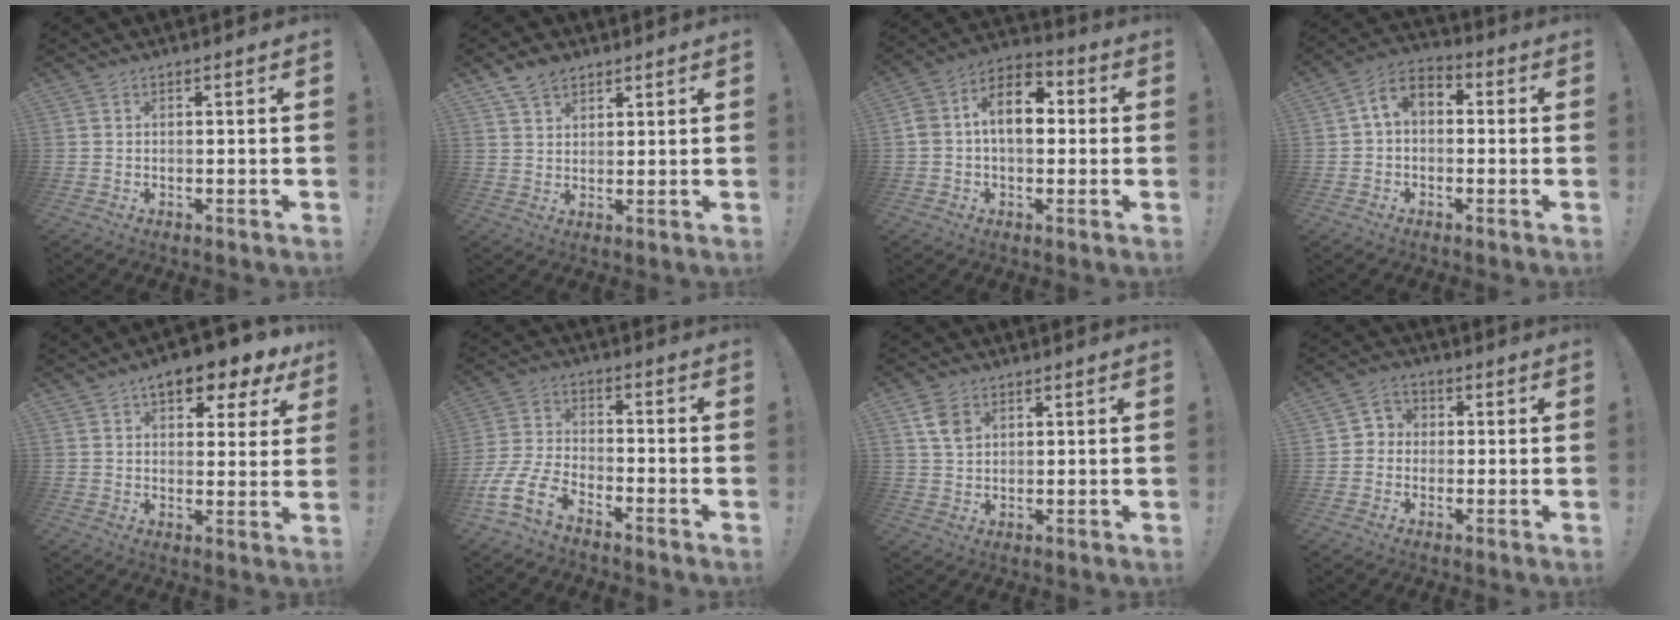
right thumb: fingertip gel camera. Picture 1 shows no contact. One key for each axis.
{"total": 5.6, "fx": 4.2, "fy": 3.1, "fz": 2.1, "tx": -0.032, "ty": -0.020, "tz": 0.078}
{"total": 12.8, "fx": 1.8, "fy": 8.4, "fz": 9.4, "tx": -0.156, "ty": 0.020, "tz": 0.038}
{"total": 6.6, "fx": 0.4, "fy": 4.5, "fz": 4.7, "tx": -0.095, "ty": 0.012, "tz": 0.013}
{"total": 9.2, "fx": 5.6, "fy": 4.0, "fz": 6.0, "tx": -0.080, "ty": -0.032, "tz": 0.097}
{"total": 11.6, "fx": -7.5, "fy": 6.0, "fz": 6.5, "tx": -0.134, "ty": 0.037, "tz": -0.135}
{"total": 6.0, "fx": 2.6, "fy": 4.2, "fz": 3.4, "tx": -0.052, "ty": -0.003, "tz": 0.052}
{"total": 4.5, "fx": -0.5, "fy": 4.3, "fz": 1.2, "tx": -0.025, "ty": 0.016, "tz": -0.007}